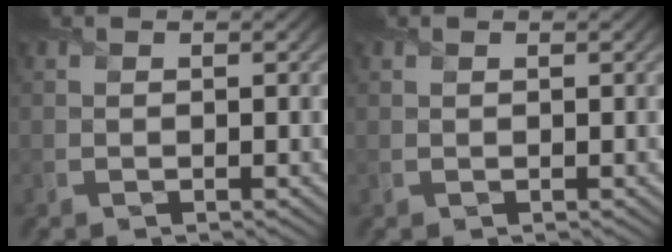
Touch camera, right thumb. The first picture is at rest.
{"total": 0.0}